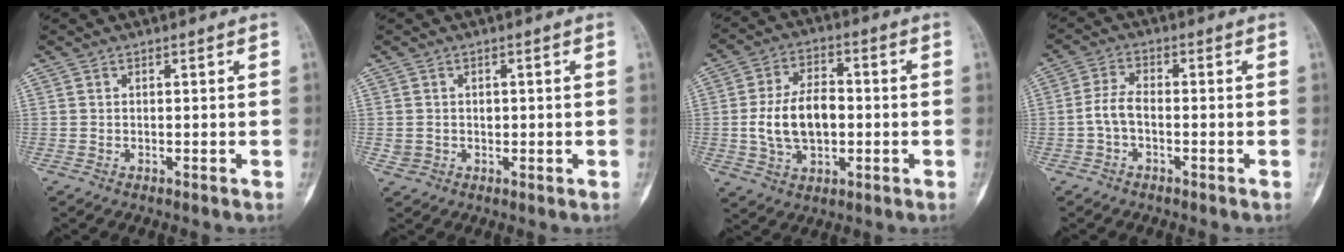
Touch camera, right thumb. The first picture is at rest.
{"total": 1.9, "force": [0.0, 1.9, 0.5], "torque": [0.002, 0.004, 0.004]}
{"total": 11.8, "force": [-0.9, 7.3, 9.2], "torque": [-0.156, 0.017, -0.015]}
{"total": 4.0, "force": [-1.2, 2.0, 3.2], "torque": [-0.068, 0.017, -0.030]}